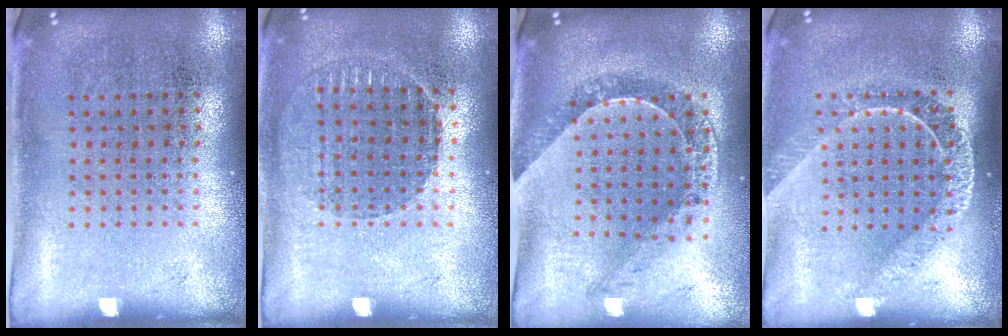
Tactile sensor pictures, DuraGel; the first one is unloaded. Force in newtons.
{"total": 1.0, "press": 1.0, "slide": 0.2}
{"total": 0.7, "press": 0.7, "slide": 0.1}
{"total": 1.8, "press": 1.4, "slide": 1.0}